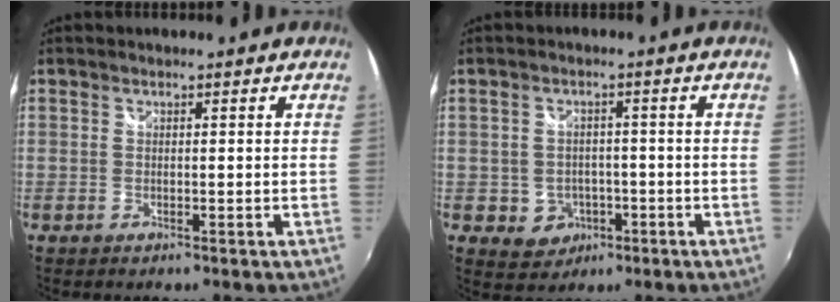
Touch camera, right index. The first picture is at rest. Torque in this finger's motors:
{"motor_torque": [0.34, -0.34, 0.10, 0.00]}